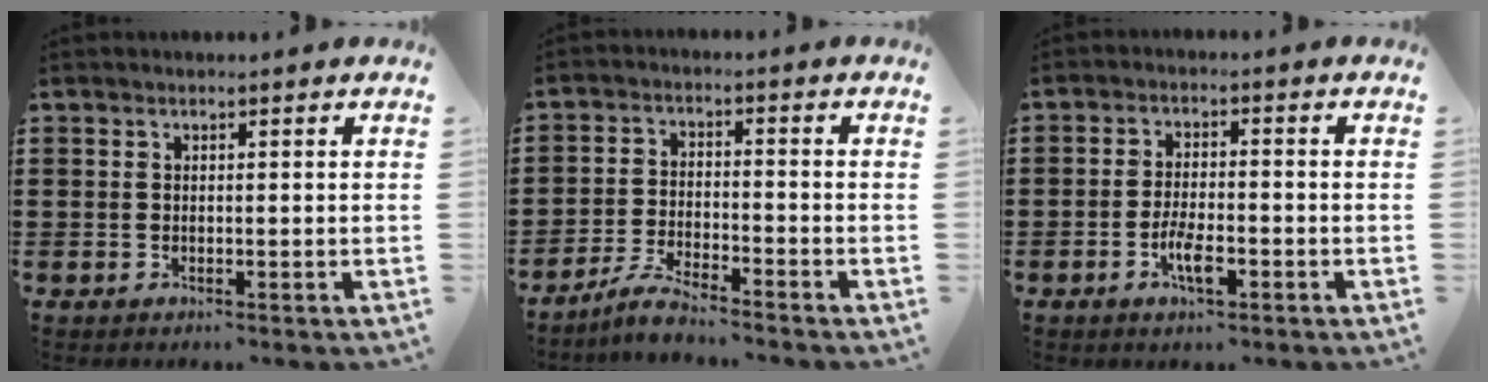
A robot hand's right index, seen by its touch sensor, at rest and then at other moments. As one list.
[{"total": 4.5, "force": [-4.2, 0.2, 1.6], "torque": [-0.043, -0.001, -0.083]}, {"total": 4.8, "force": [-2.1, 1.6, 4.0], "torque": [-0.078, 0.002, -0.040]}]